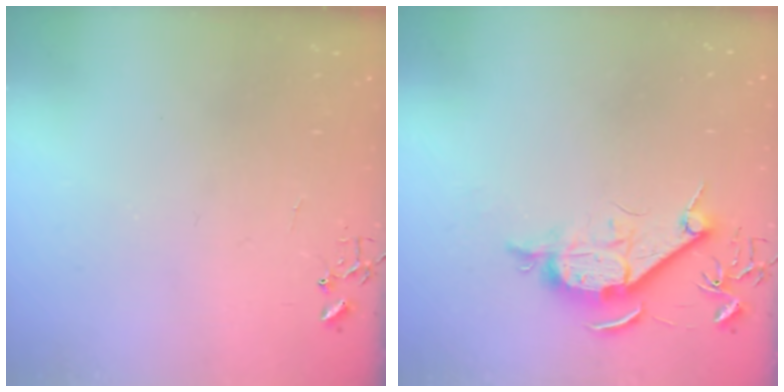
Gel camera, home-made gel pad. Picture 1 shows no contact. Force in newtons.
{"total": 9.3, "press": 9.2, "slide": 1.1}